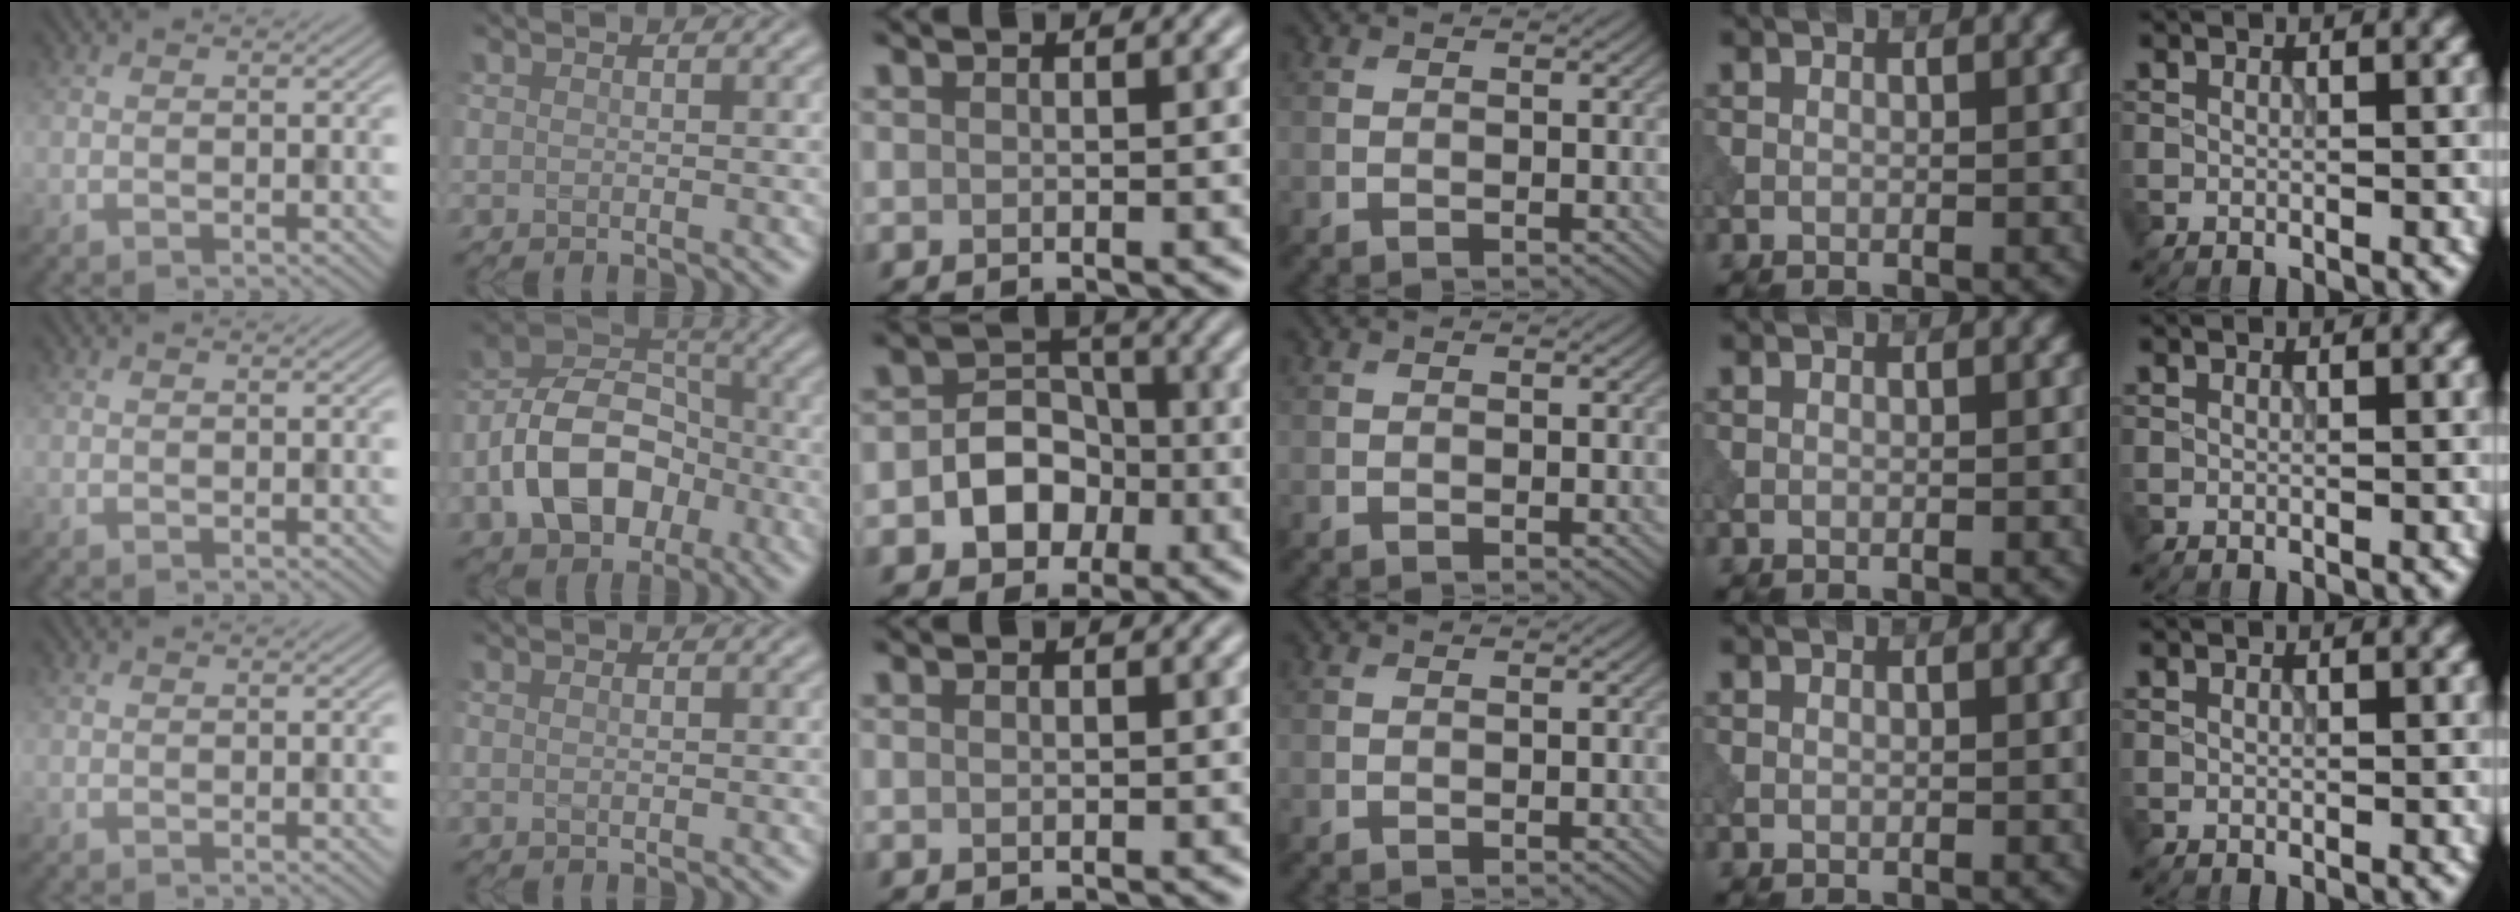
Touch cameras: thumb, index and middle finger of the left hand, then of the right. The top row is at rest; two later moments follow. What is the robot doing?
{"motion": "insert", "object": "peg toy"}